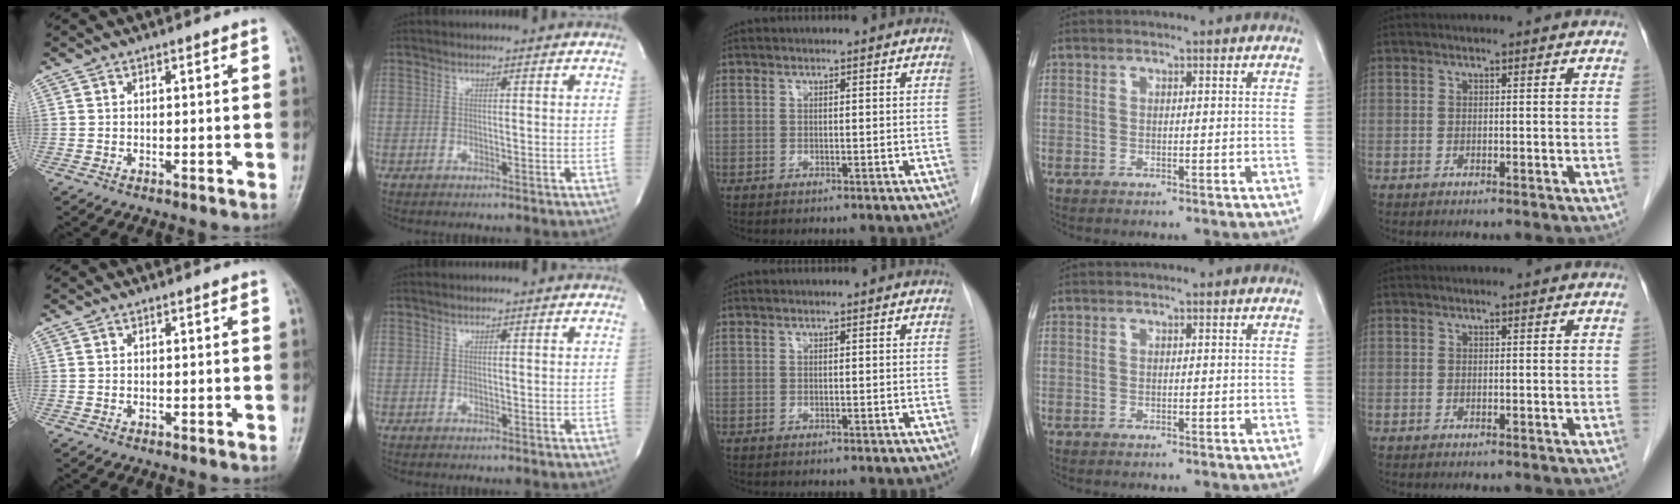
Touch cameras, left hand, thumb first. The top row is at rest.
{}